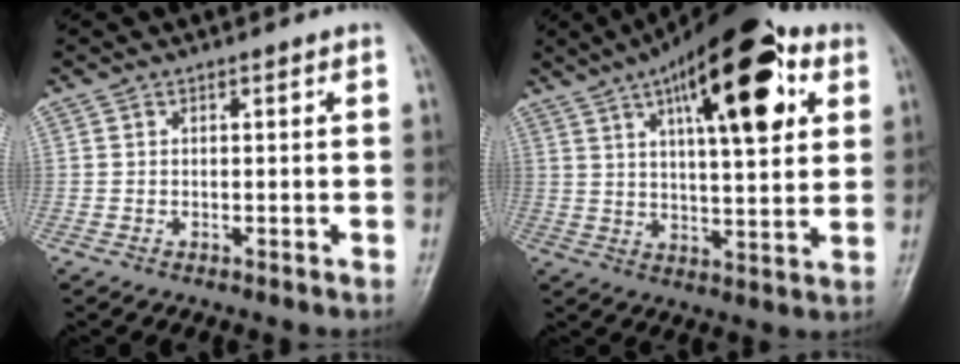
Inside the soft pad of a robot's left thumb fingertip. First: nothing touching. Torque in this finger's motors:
{"motor_torque": [1.99, 2.00, 1.59, -1.18, 0.43]}